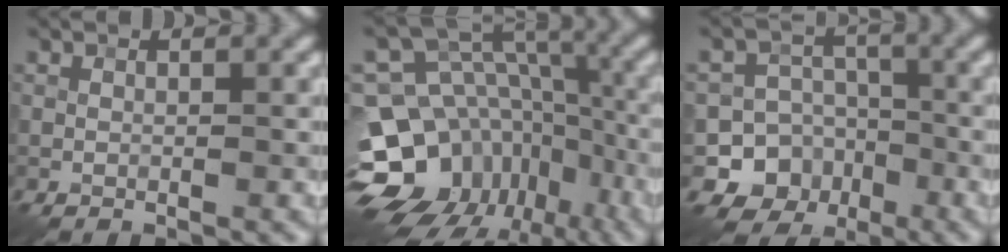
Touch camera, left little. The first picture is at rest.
{"total": 17.5, "force": [-7.6, 13.9, 7.3], "torque": [-0.145, -0.017, -0.110]}
{"total": 10.1, "force": [-4.4, 9.0, 1.5], "torque": [-0.006, -0.017, -0.092]}